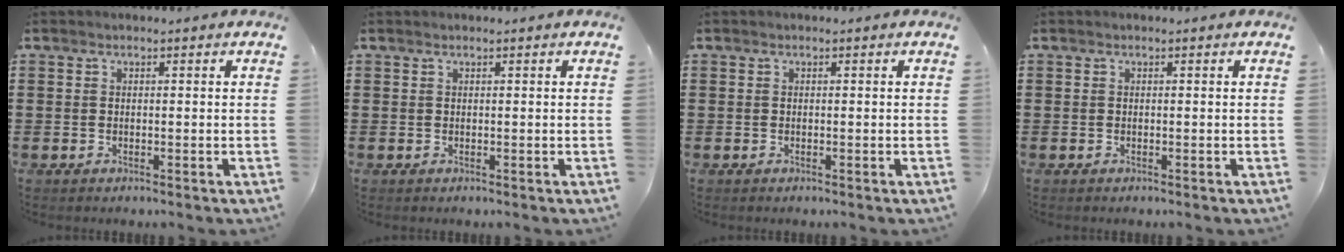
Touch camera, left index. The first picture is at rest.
{"total": 0.0}
{"total": 0.0}
{"total": 0.0}